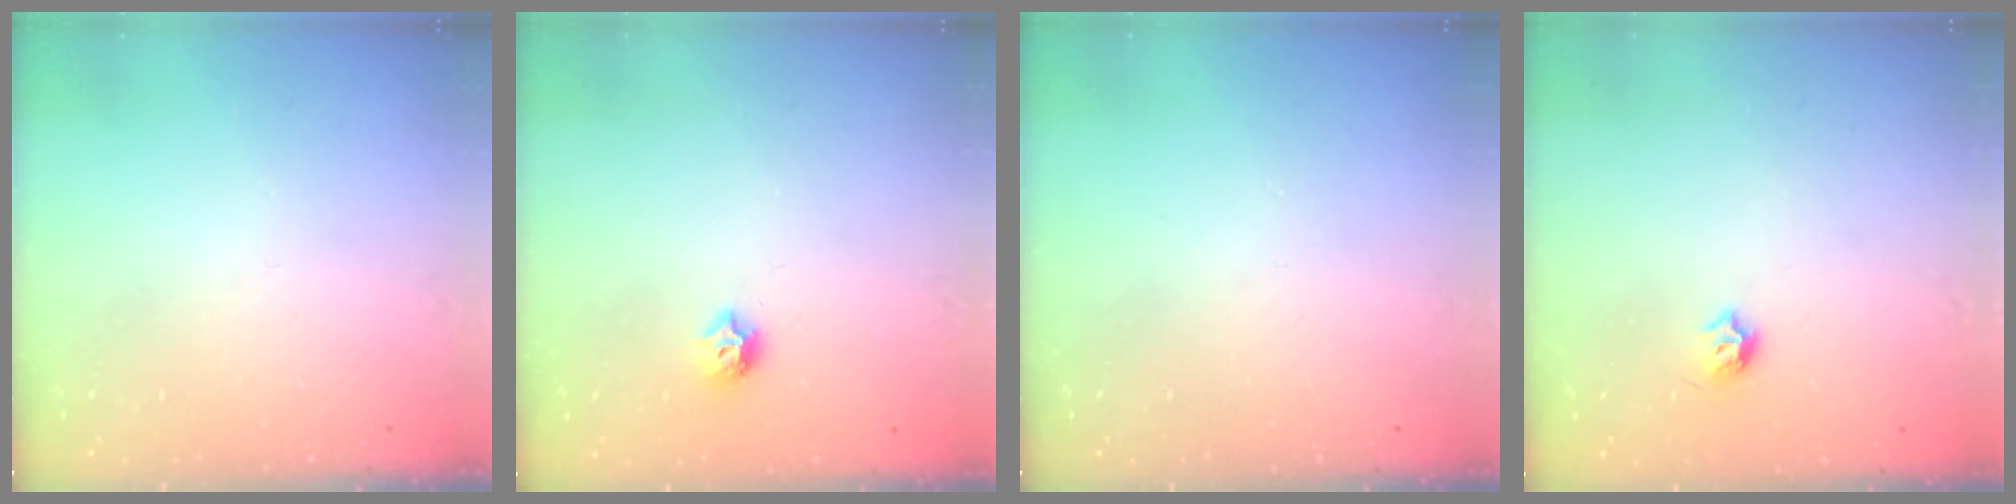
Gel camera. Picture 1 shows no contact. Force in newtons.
{"total": 6.3, "press": 6.3, "slide": 0.8}
{"total": 0.0}
{"total": 4.1, "press": 4.0, "slide": 0.7}